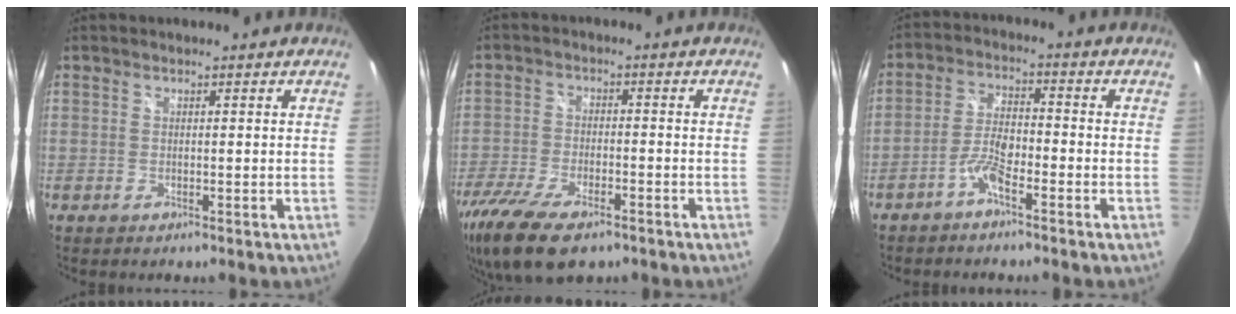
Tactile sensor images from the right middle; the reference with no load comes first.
{"total": 16.2, "force": [-10.6, 6.7, 10.3], "torque": [-0.237, -0.054, -0.187]}
{"total": 4.6, "force": [-3.1, 1.2, 3.2], "torque": [-0.074, 0.013, -0.061]}